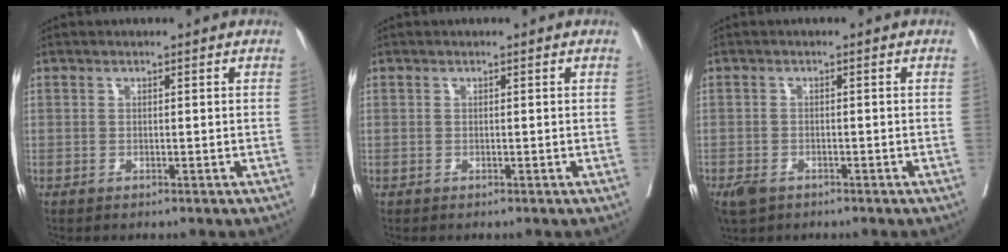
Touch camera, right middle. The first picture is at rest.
{"total": 0.0}
{"total": 3.6, "force": [-2.4, 2.1, 1.7], "torque": [-0.033, -0.005, -0.038]}